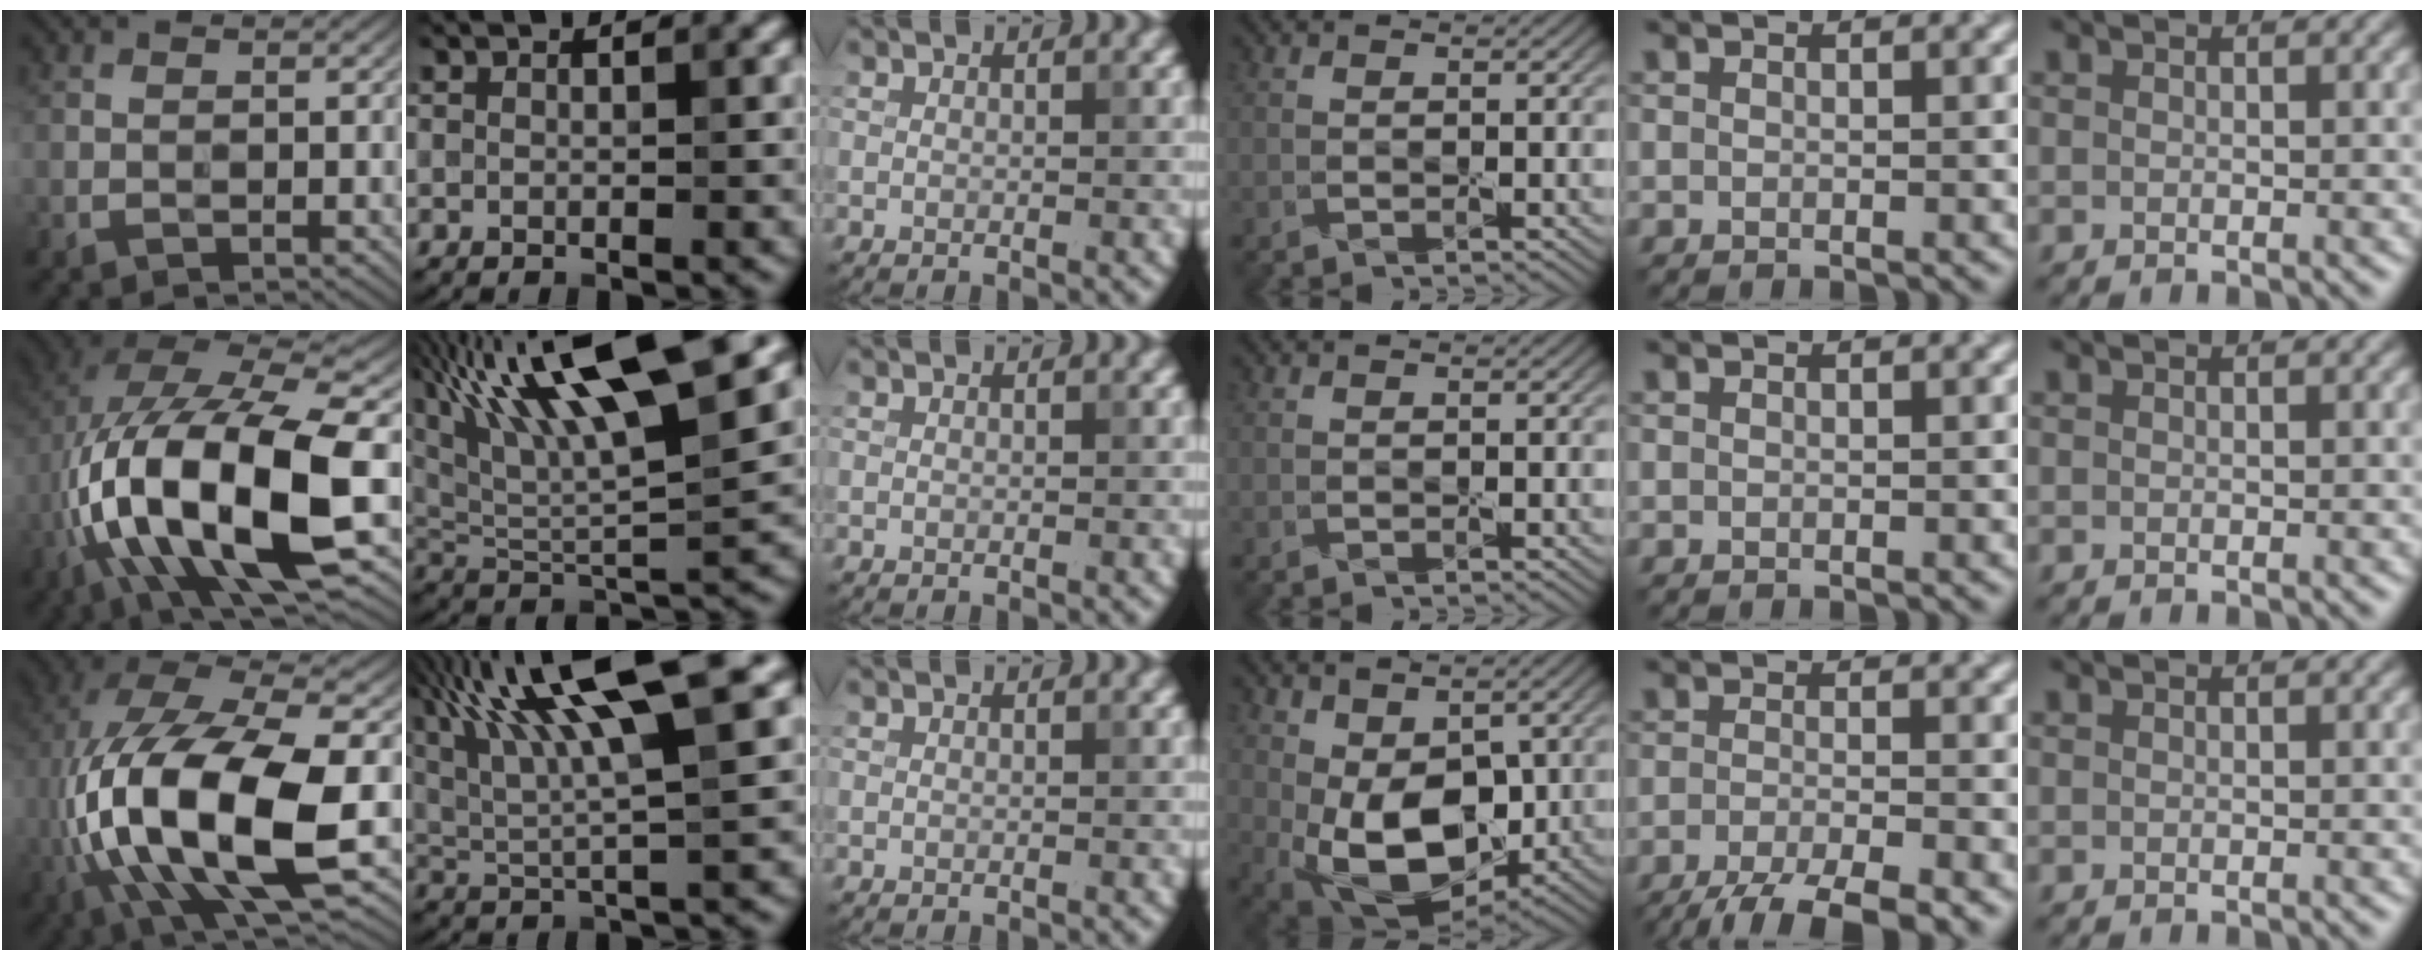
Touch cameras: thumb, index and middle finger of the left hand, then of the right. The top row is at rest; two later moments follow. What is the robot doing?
{"motion": "peel", "object": "tape"}